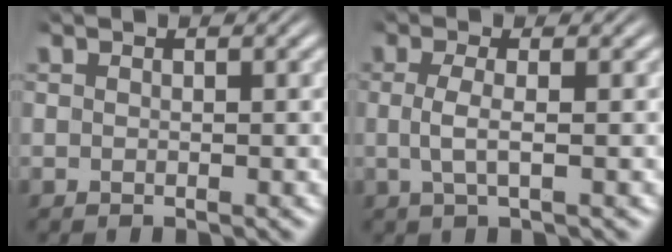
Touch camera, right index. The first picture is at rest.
{"total": 2.2, "force": [-0.1, 0.3, 2.2], "torque": [-0.053, -0.008, 0.004]}